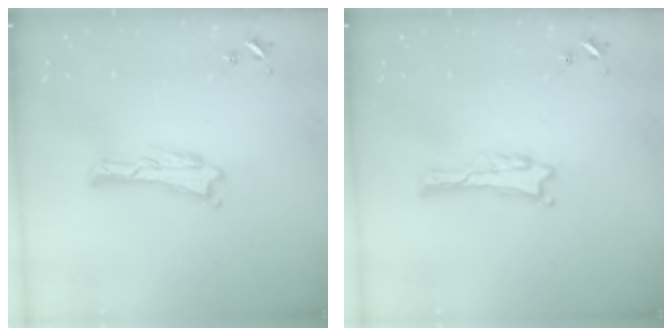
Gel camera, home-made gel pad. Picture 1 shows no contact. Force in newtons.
{"total": 0.5, "press": 0.5, "slide": 0.1}